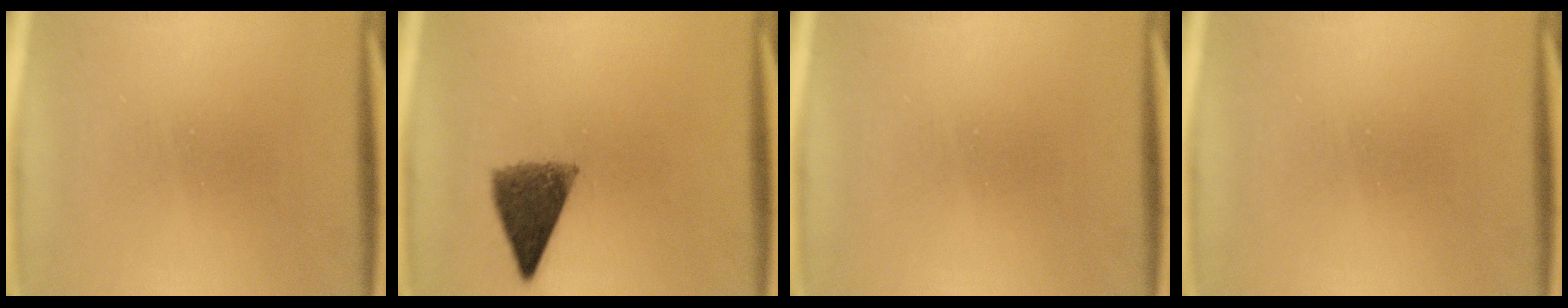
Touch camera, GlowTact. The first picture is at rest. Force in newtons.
{"total": 7.4}
{"total": 0.0}
{"total": 0.0}